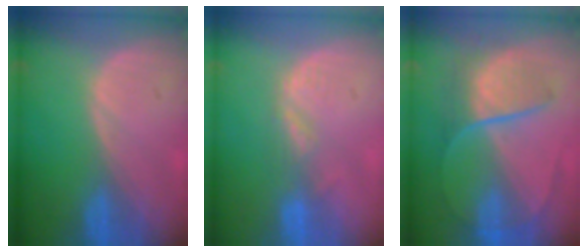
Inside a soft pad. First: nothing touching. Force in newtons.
{"total": 3.2, "press": 2.6, "slide": 1.9}
{"total": 8.2, "press": 7.3, "slide": 3.7}